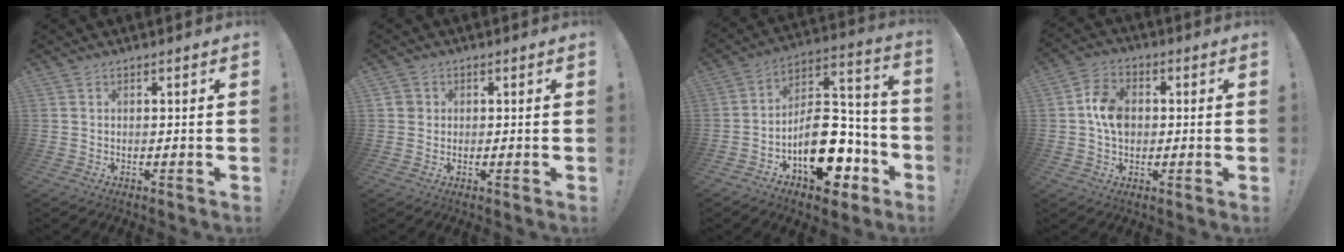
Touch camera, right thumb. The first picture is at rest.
{"total": 2.3, "force": [0.2, 2.2, 0.6], "torque": [-0.009, 0.007, 0.004]}
{"total": 19.5, "force": [-8.1, 11.6, 13.4], "torque": [-0.164, 0.060, -0.117]}
{"total": 8.7, "force": [-0.2, 6.6, 5.6], "torque": [-0.089, 0.017, 0.001]}